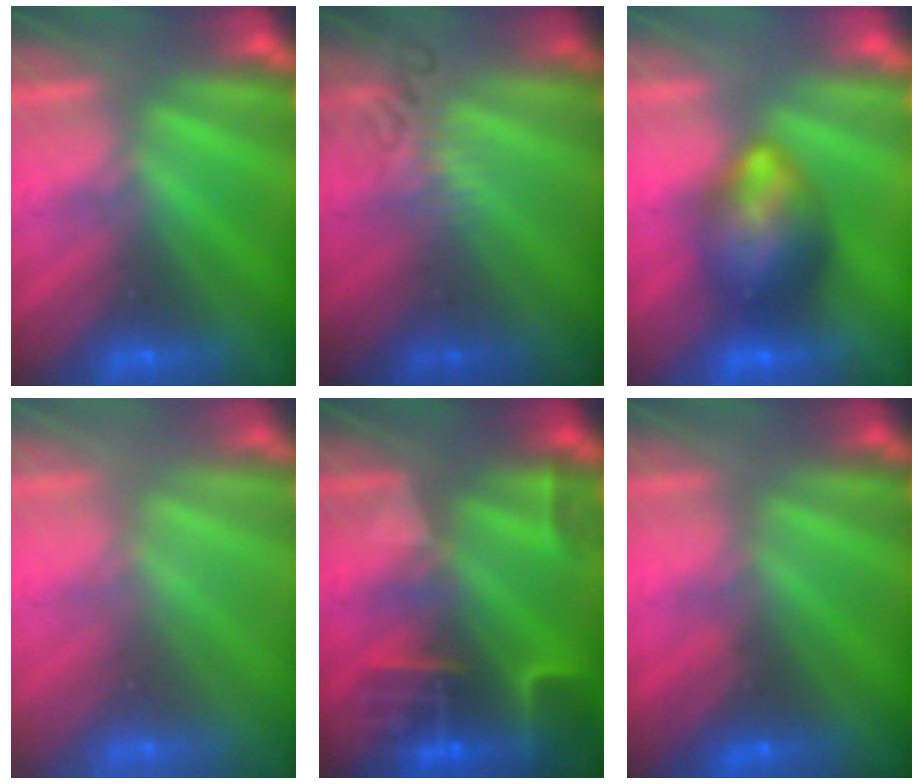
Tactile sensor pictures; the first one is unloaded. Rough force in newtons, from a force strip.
{"total": 2.4}
{"total": 7.3}
{"total": 8.1}
{"total": 6.8}
{"total": 3.8}